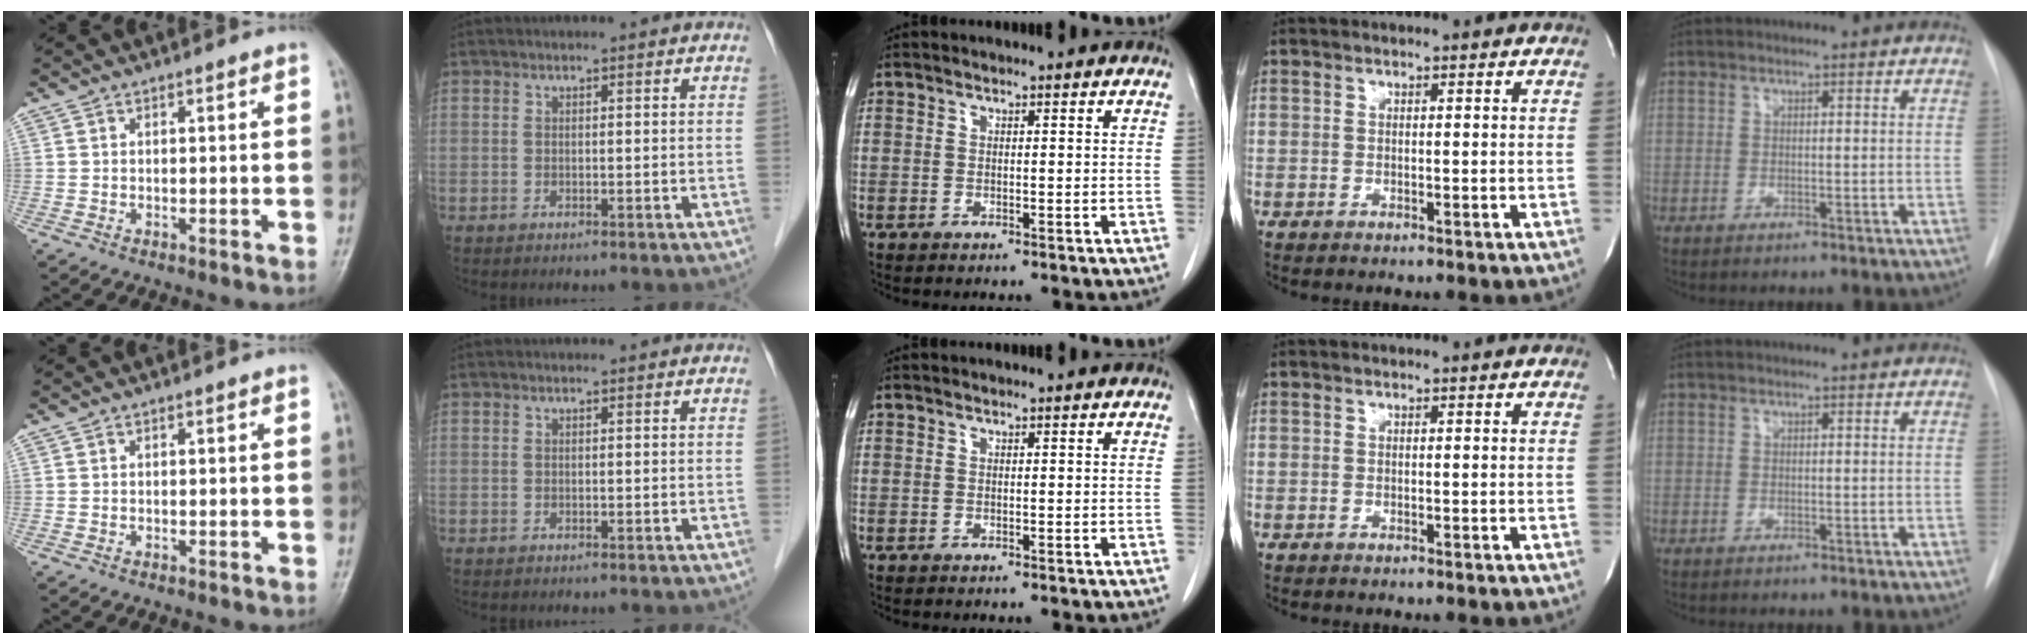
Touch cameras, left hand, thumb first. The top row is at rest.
{}